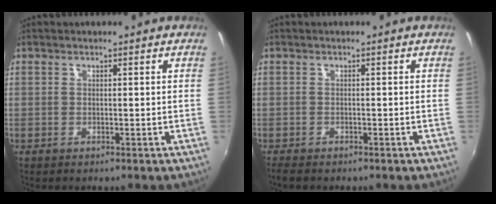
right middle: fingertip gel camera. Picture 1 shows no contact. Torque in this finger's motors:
{"motor_torque": [0.95, -1.19, 0.15, 0.05]}